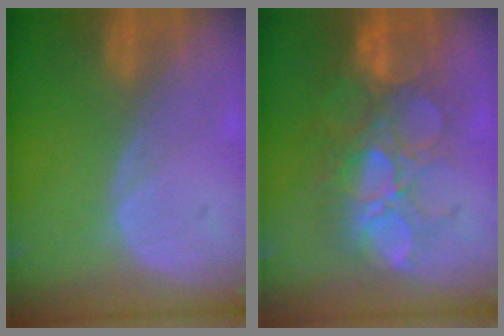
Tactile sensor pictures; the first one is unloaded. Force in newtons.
{"total": 11.1, "press": 9.6, "slide": 5.5}